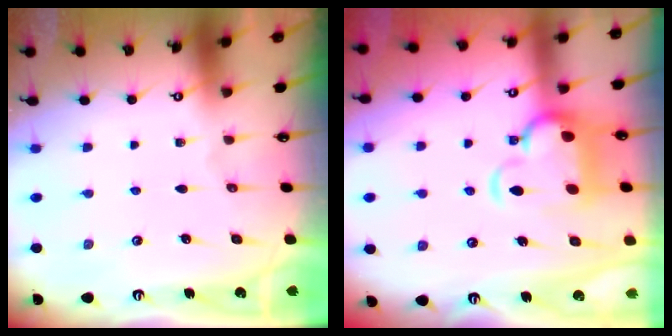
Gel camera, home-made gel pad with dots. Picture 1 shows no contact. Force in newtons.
{"total": 6.4, "press": 6.2, "slide": 1.7}